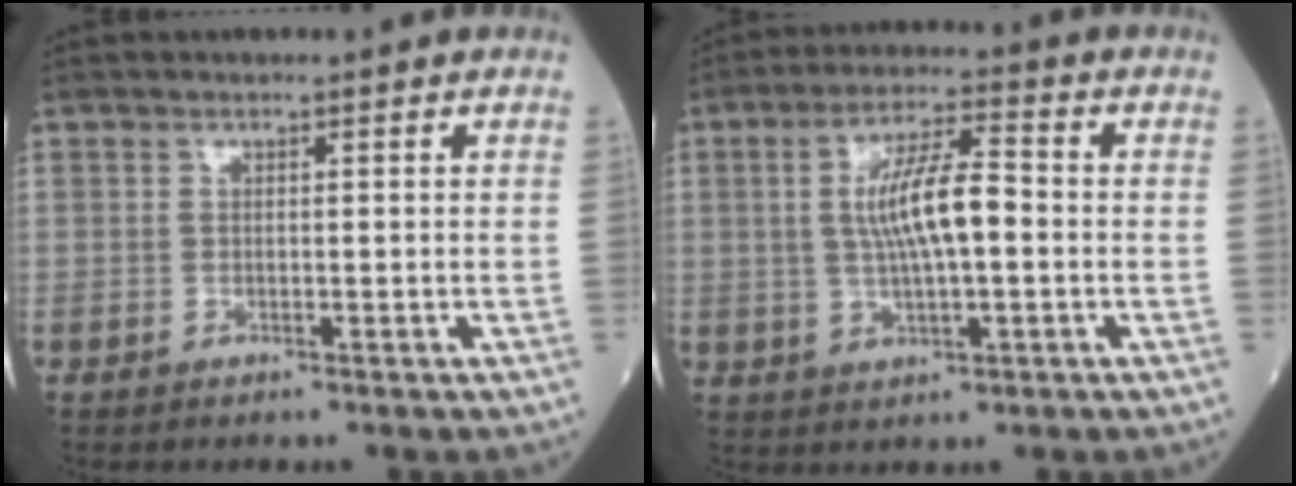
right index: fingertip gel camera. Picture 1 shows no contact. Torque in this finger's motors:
{"motor_torque": [0.96, 0.64, 0.57, 0.18]}